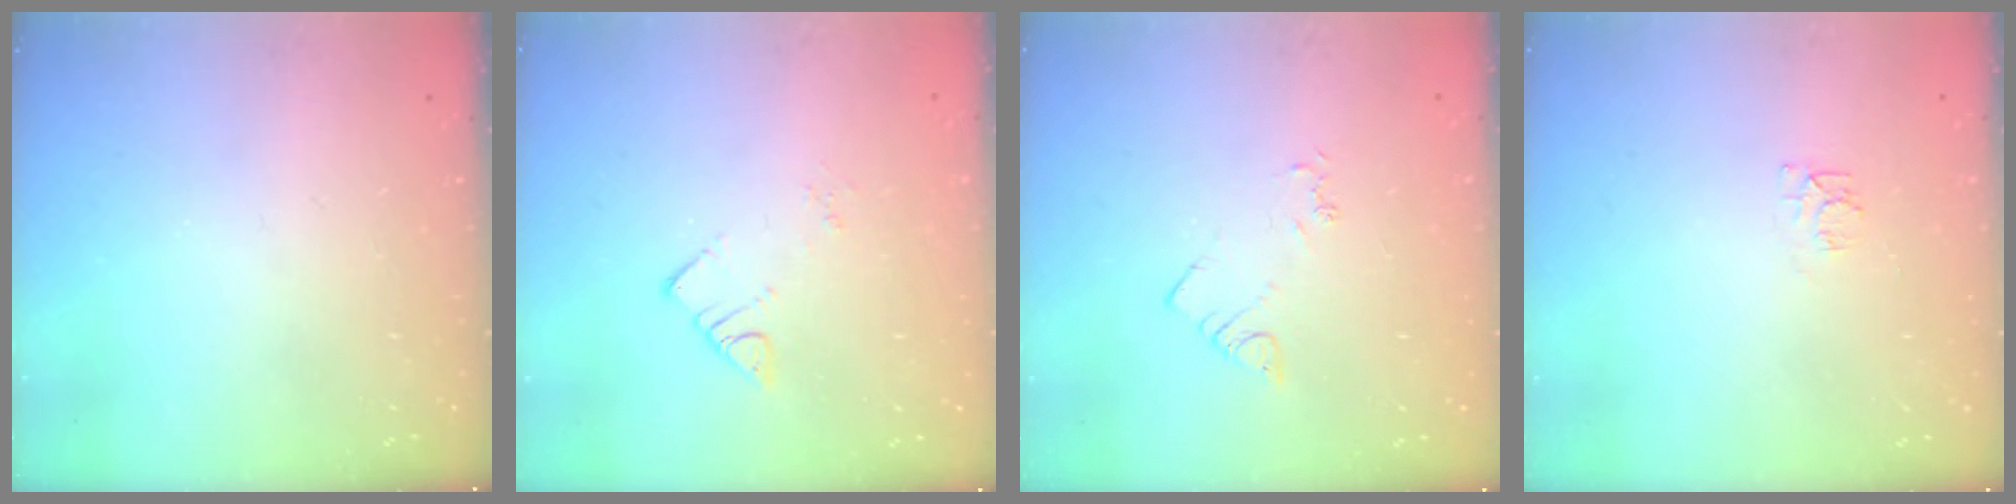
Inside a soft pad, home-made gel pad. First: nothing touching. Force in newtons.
{"total": 2.6, "press": 2.6, "slide": 0.1}
{"total": 2.3, "press": 2.3, "slide": 0.3}
{"total": 4.6, "press": 4.5, "slide": 0.5}